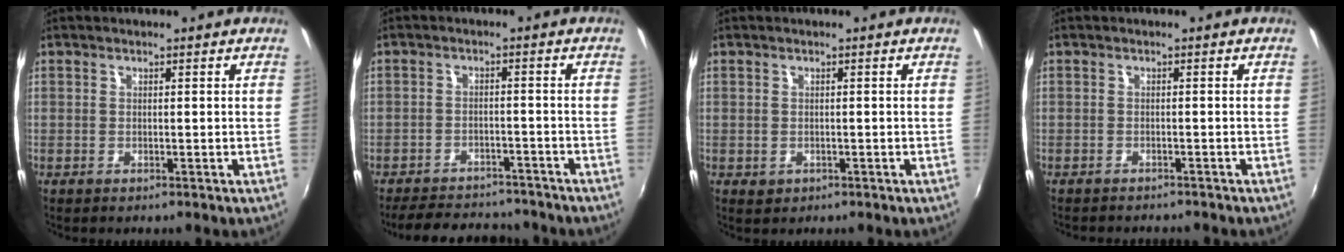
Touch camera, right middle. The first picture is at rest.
{"total": 12.5, "force": [-10.9, 4.7, 4.0], "torque": [-0.099, 0.017, -0.148]}
{"total": 1.0, "force": [-0.2, 0.9, 0.3], "torque": [-0.004, -0.002, -0.002]}
{"total": 3.7, "force": [-3.4, 0.9, 1.0], "torque": [-0.028, -0.012, -0.051]}